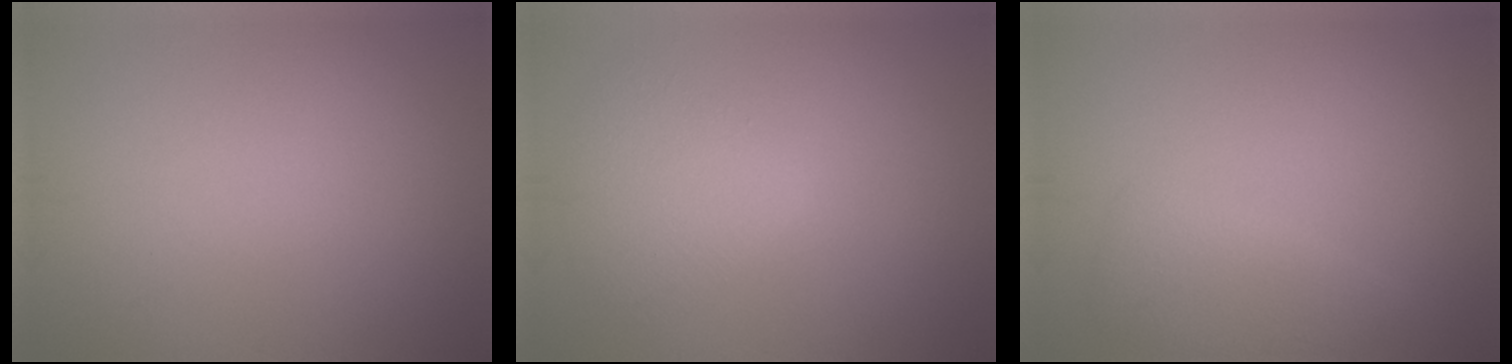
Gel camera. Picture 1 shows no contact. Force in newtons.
{"total": 3.0, "press": 3.0, "slide": 0.2}
{"total": 2.6, "press": 2.6, "slide": 0.1}